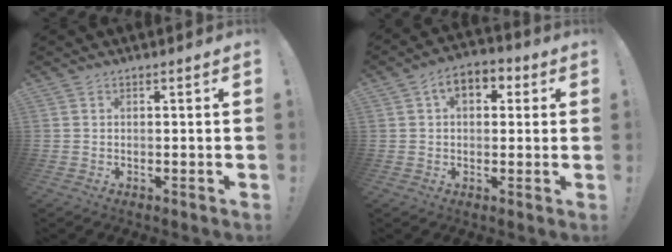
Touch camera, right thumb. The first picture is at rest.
{"total": 7.5, "force": [2.5, 4.9, 5.1], "torque": [-0.075, 0.000, 0.044]}